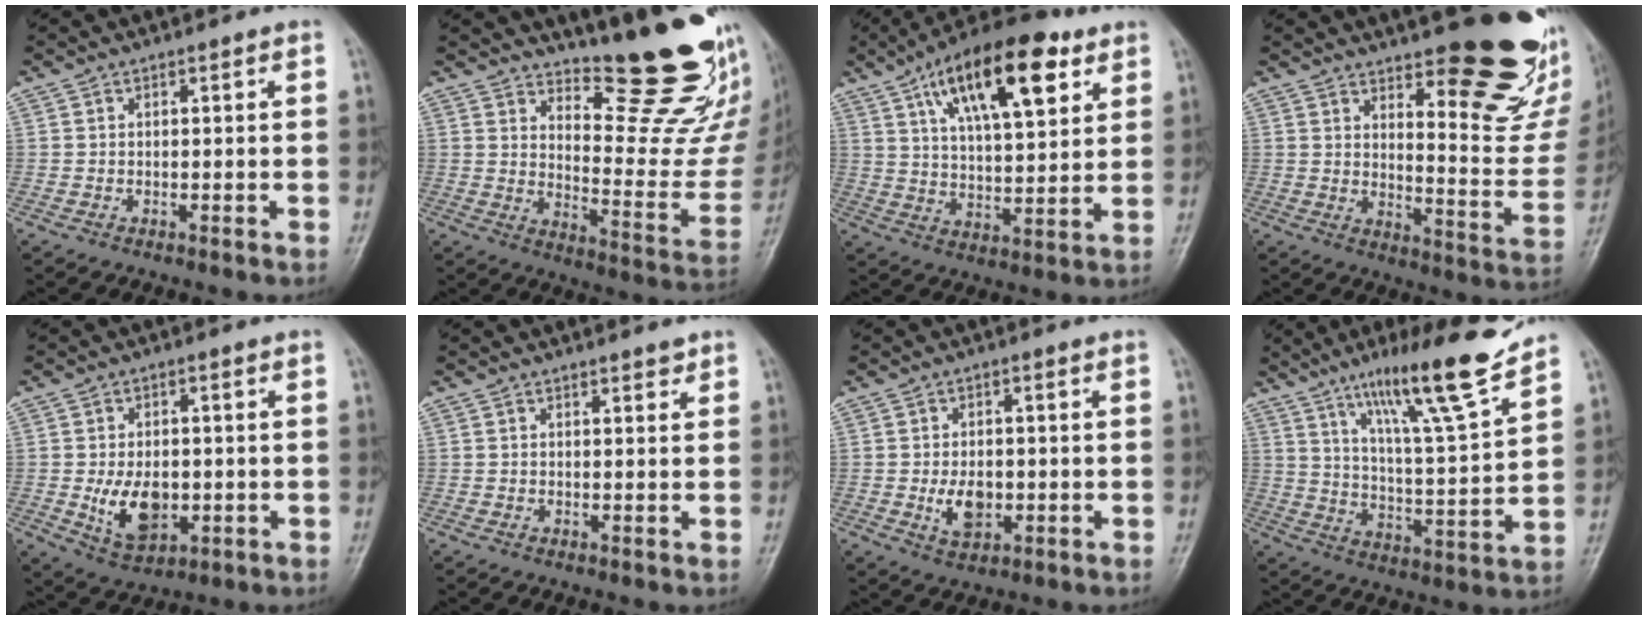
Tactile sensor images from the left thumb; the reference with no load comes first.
{"total": 19.5, "force": [15.8, 4.1, 10.6], "torque": [-0.107, -0.159, 0.220]}
{"total": 19.5, "force": [9.4, 7.6, 15.3], "torque": [-0.225, -0.022, 0.154]}
{"total": 23.4, "force": [14.0, 7.4, 17.3], "torque": [-0.180, -0.093, 0.188]}
{"total": 8.8, "force": [-1.2, 5.7, 6.6], "torque": [-0.097, -0.008, -0.009]}
{"total": 1.5, "force": [1.2, 0.5, 0.7], "torque": [-0.006, -0.008, 0.016]}
{"total": 5.6, "force": [-0.9, 3.7, 4.2], "torque": [-0.061, -0.004, -0.010]}
{"total": 17.2, "force": [12.5, 1.1, 11.8], "torque": [-0.178, -0.072, 0.206]}